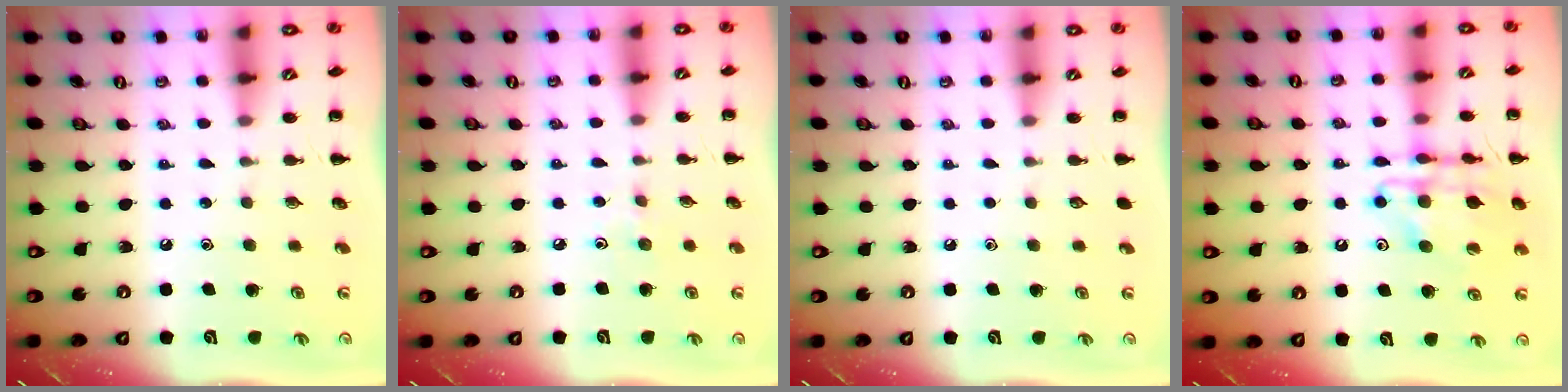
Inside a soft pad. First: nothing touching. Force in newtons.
{"total": 3.4, "press": 3.2, "slide": 1.2}
{"total": 0.0}
{"total": 15.0, "press": 14.7, "slide": 3.1}